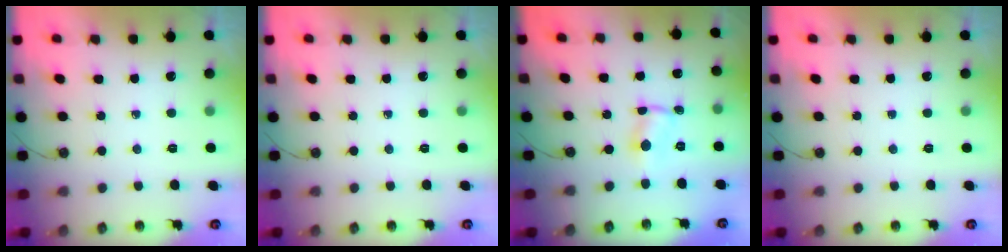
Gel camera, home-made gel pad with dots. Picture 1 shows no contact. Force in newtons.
{"total": 0.0}
{"total": 1.0, "press": 0.6, "slide": 0.8}
{"total": 0.0}